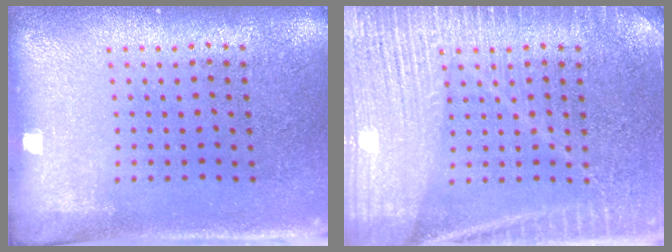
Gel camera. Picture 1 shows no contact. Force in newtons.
{"total": 5.6, "press": 5.5, "slide": 0.9}